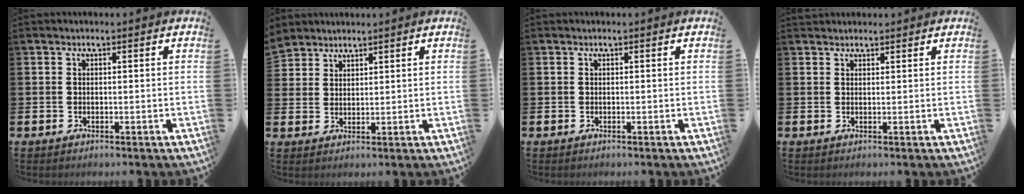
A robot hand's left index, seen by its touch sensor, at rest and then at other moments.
{"total": 3.2, "force": [3.0, 0.9, -0.5], "torque": [0.008, -0.016, 0.058]}
{"total": 0.0}
{"total": 1.2, "force": [1.2, 0.4, -0.1], "torque": [0.006, 0.002, 0.021]}